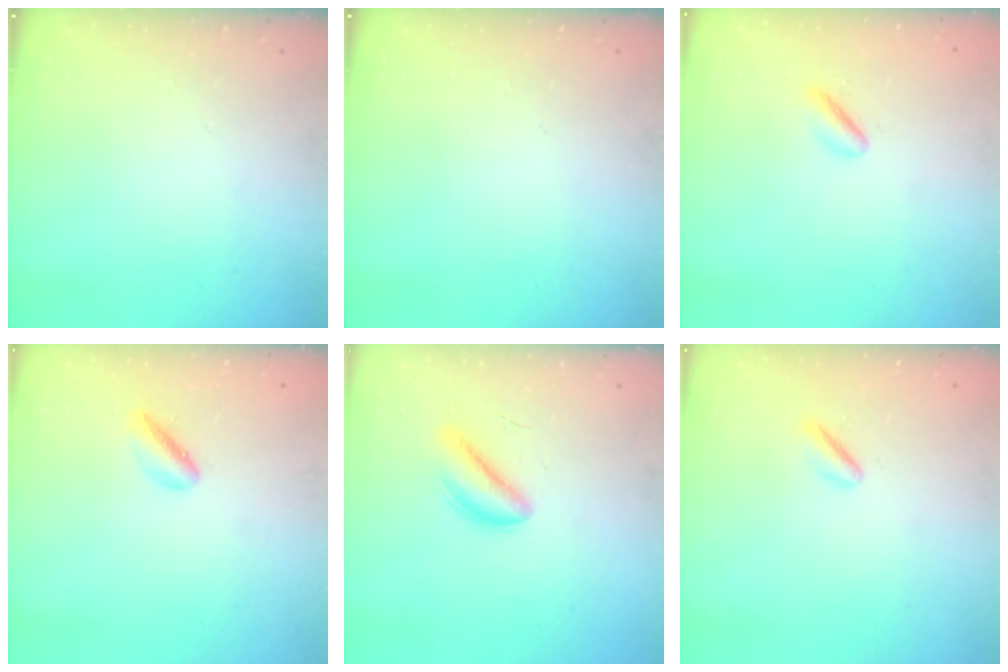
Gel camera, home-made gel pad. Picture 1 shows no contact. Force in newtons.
{"total": 0.0}
{"total": 2.7, "press": 2.5, "slide": 1.2}
{"total": 2.5, "press": 2.5, "slide": 0.5}
{"total": 4.8, "press": 4.7, "slide": 1.2}
{"total": 1.5, "press": 1.2, "slide": 0.8}